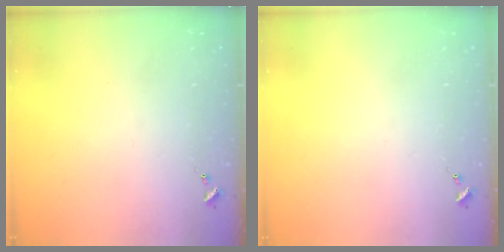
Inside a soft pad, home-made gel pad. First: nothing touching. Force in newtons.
{"total": 0.0}